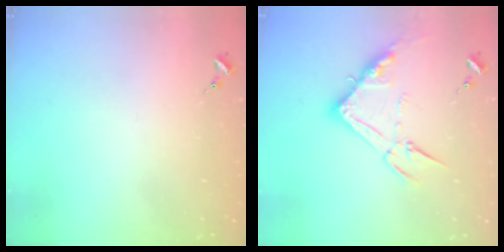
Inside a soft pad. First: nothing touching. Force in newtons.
{"total": 13.8, "press": 13.8, "slide": 0.8}